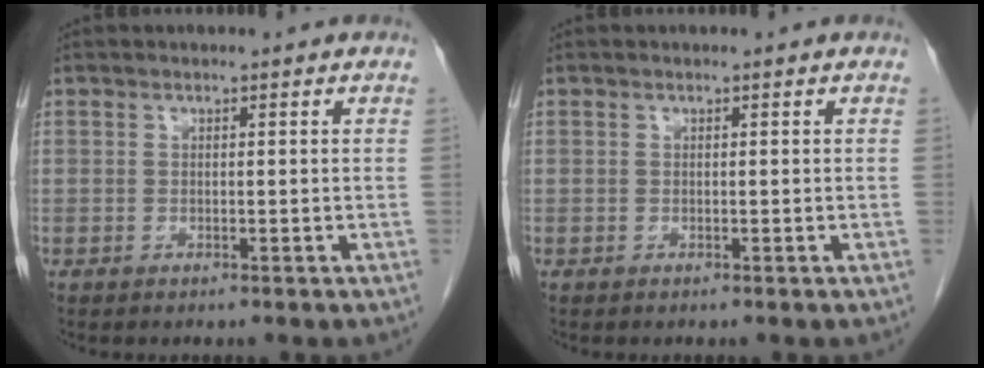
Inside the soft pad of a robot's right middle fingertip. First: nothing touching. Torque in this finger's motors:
{"motor_torque": [0.08, 0.21, 0.01, 0.01]}